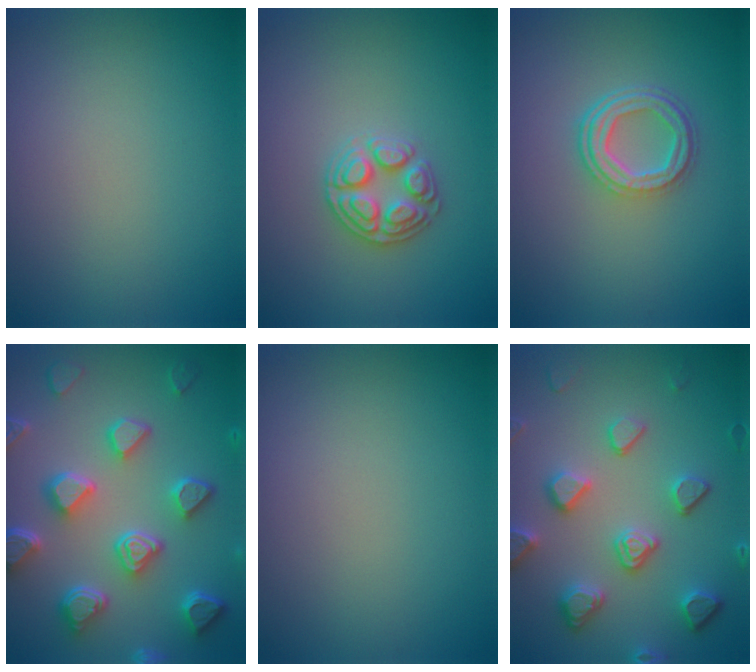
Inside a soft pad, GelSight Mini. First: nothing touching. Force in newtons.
{"total": 2.9, "press": 2.9, "slide": 0.1}
{"total": 4.0, "press": 3.0, "slide": 2.7}
{"total": 7.2, "press": 5.8, "slide": 4.4}
{"total": 0.0}
{"total": 4.9, "press": 4.4, "slide": 2.3}